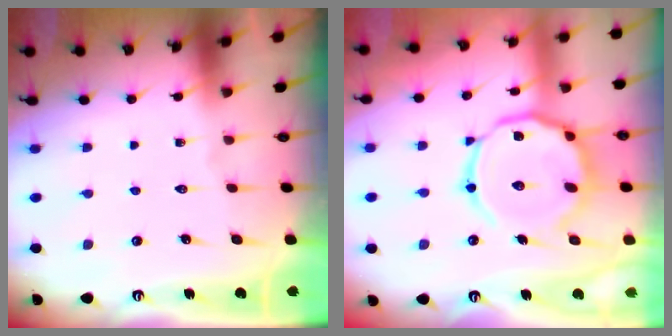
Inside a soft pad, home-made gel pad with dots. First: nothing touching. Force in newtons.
{"total": 17.9, "press": 17.8, "slide": 1.3}